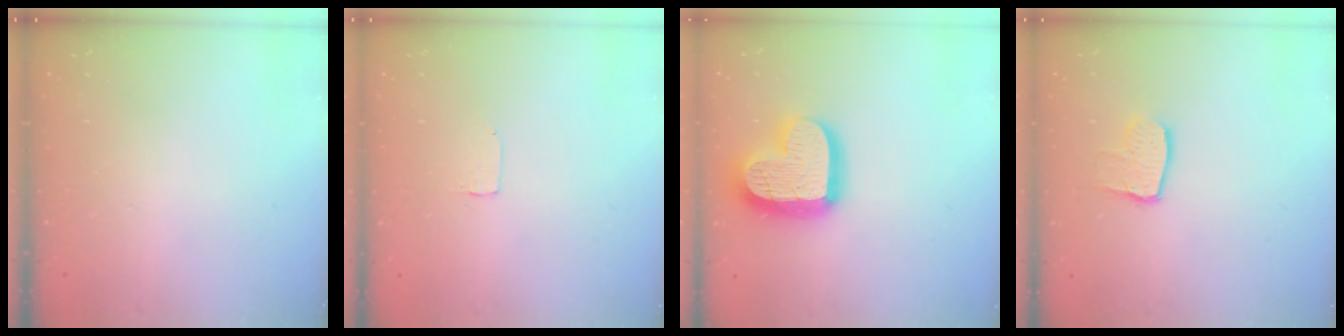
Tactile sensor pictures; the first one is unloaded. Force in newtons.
{"total": 1.7, "press": 1.7, "slide": 0.1}
{"total": 20.3, "press": 20.2, "slide": 1.7}
{"total": 8.3, "press": 8.3, "slide": 0.7}